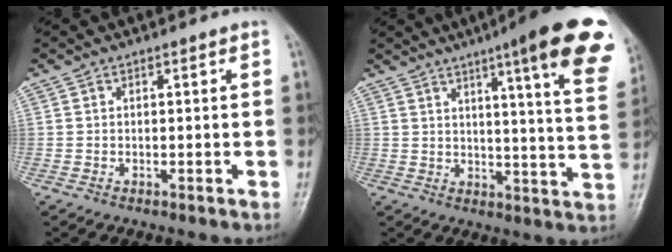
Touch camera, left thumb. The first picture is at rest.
{"total": 21.1, "force": [12.0, 3.1, 17.0], "torque": [-0.201, -0.043, 0.141]}